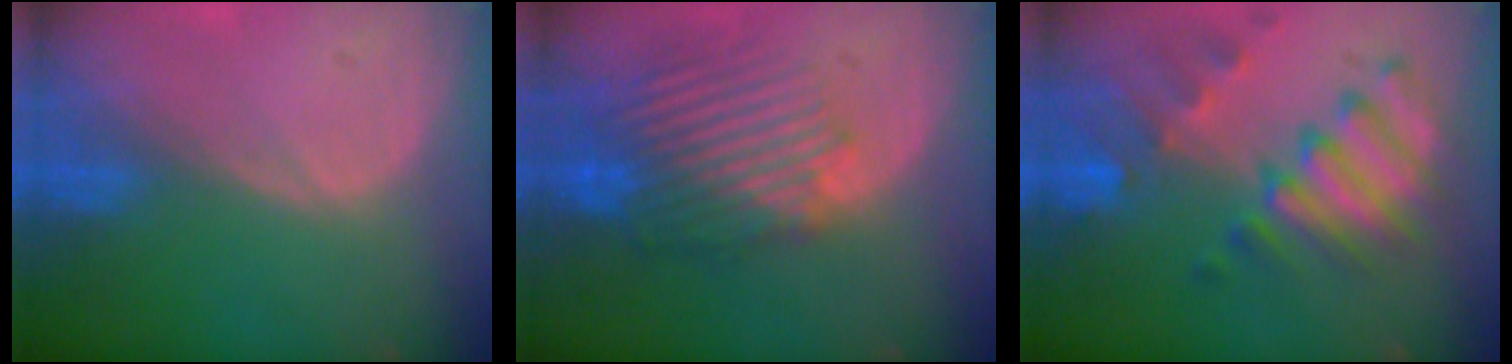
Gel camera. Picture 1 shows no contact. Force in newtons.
{"total": 10.2, "press": 9.1, "slide": 4.7}
{"total": 10.5, "press": 9.1, "slide": 5.2}